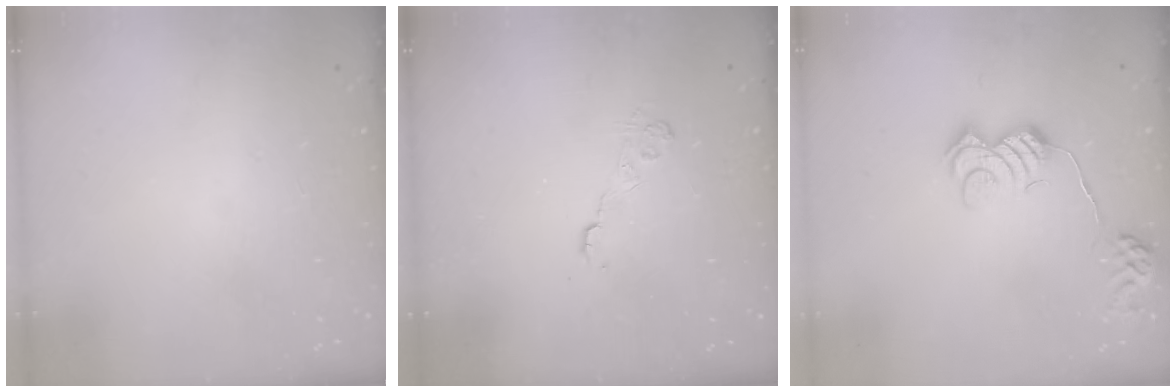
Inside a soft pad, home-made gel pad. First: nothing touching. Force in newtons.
{"total": 3.6, "press": 3.4, "slide": 1.2}
{"total": 13.0, "press": 13.0, "slide": 0.4}